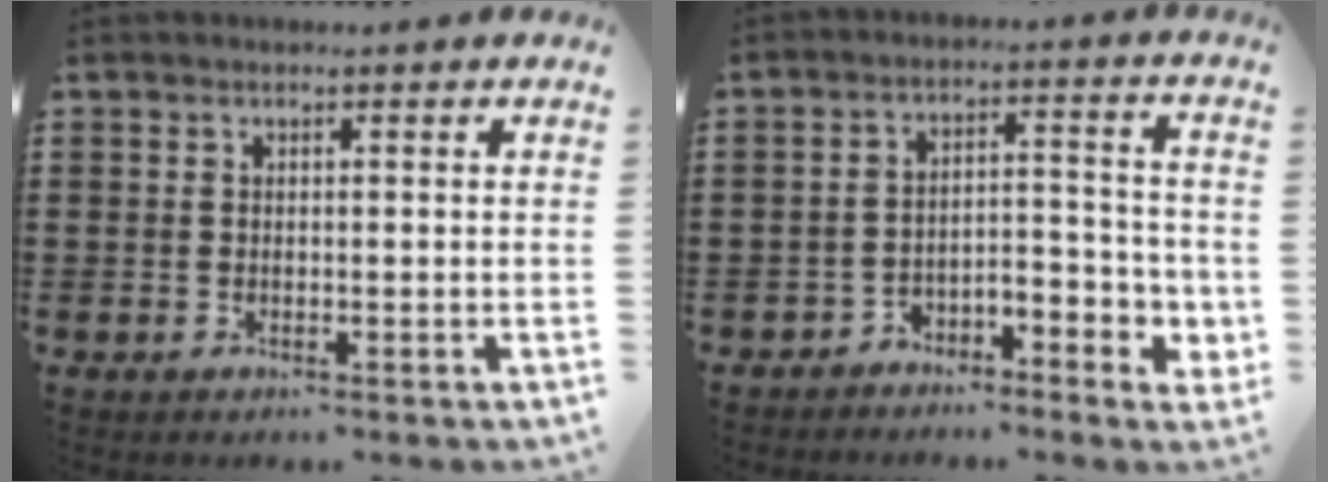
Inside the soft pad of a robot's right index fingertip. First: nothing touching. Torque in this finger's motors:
{"motor_torque": [0.61, -0.42, 0.18, 0.04]}